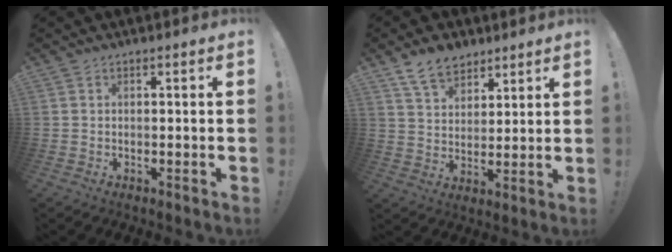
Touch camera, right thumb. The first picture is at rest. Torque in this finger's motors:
{"motor_torque": [-0.77, 0.89, 0.57, 0.42, 0.00]}